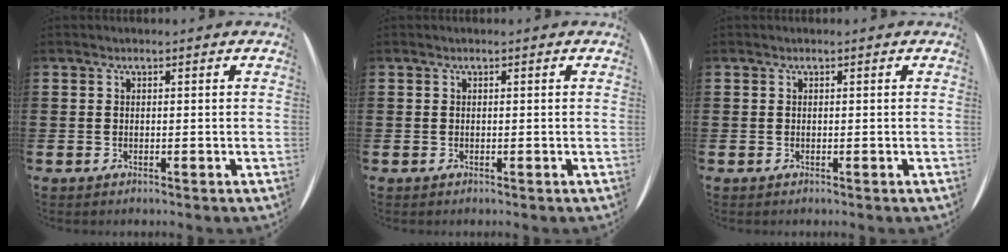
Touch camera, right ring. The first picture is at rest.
{"total": 0.0}
{"total": 0.0}